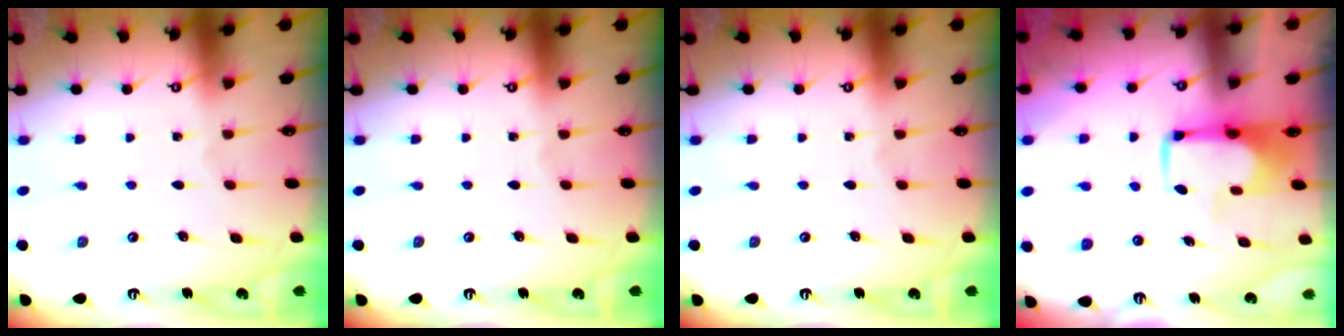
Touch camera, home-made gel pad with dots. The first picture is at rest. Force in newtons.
{"total": 0.0}
{"total": 0.0}
{"total": 1.5, "press": 1.5, "slide": 0.5}